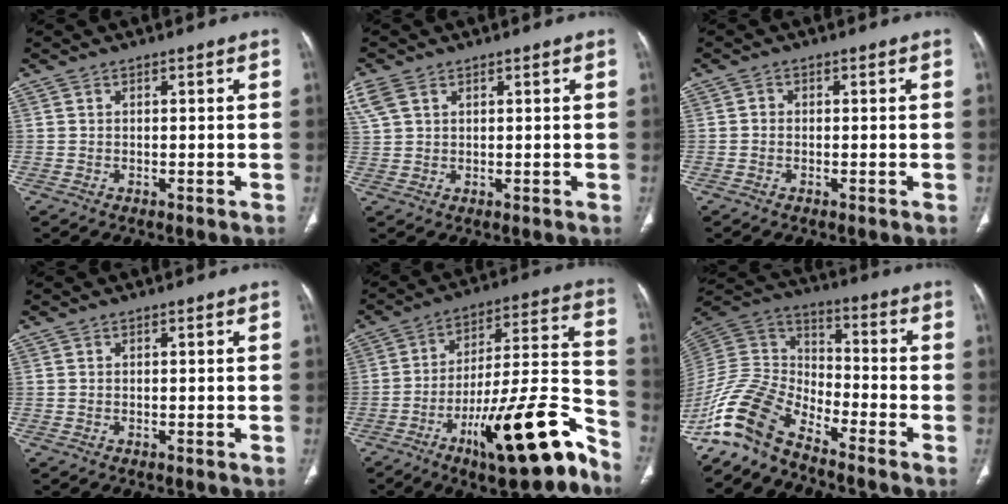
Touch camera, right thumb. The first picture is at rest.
{"total": 5.5, "force": [2.8, 3.4, 3.3], "torque": [-0.097, 0.014, 0.067]}
{"total": 0.8, "force": [-0.1, 0.8, 0.3], "torque": [0.001, 0.003, -0.006]}
{"total": 0.0}
{"total": 23.0, "force": [-13.6, 5.5, 17.7], "torque": [-0.230, 0.096, -0.209]}
{"total": 13.5, "force": [-10.7, 5.1, 6.5], "torque": [-0.134, 0.082, -0.223]}